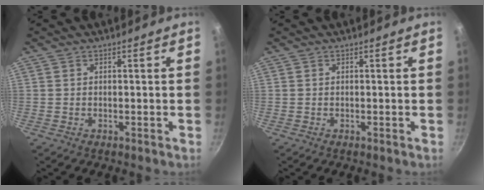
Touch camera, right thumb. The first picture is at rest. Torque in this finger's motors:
{"motor_torque": [-0.01, 0.00, 0.00, 0.00, 0.00]}